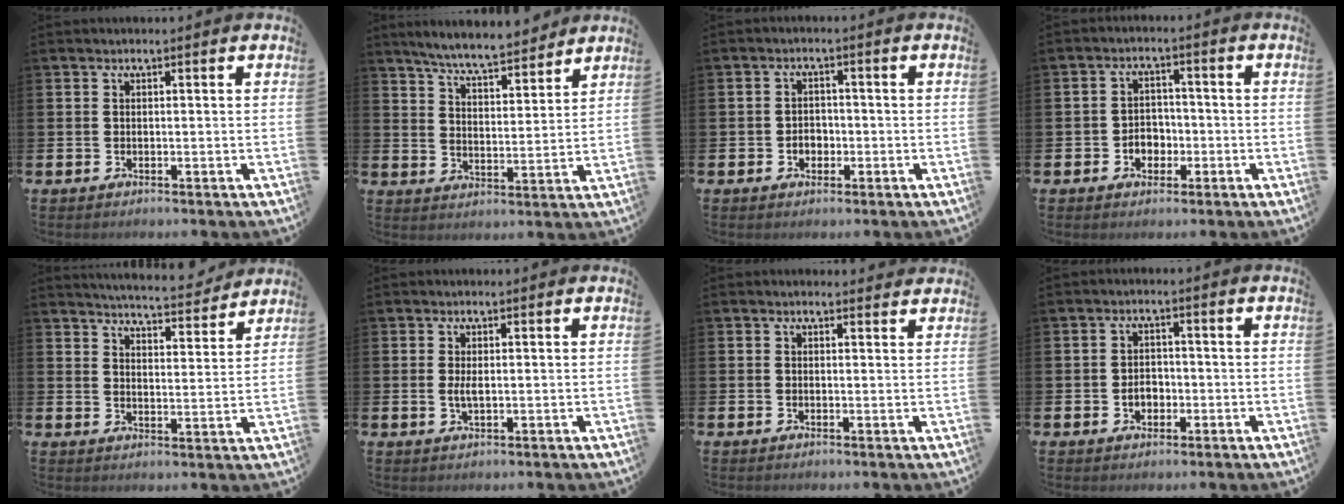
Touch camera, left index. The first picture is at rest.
{"total": 6.6, "force": [6.4, 0.4, 1.8], "torque": [-0.060, -0.039, 0.112]}
{"total": 2.3, "force": [-0.7, 1.8, 1.1], "torque": [-0.011, 0.000, -0.020]}
{"total": 3.2, "force": [-1.3, 2.6, 1.4], "torque": [-0.020, 0.001, -0.032]}
{"total": 5.4, "force": [5.3, 0.3, 0.6], "torque": [-0.026, -0.038, 0.092]}
{"total": 1.7, "force": [0.1, 0.5, 1.6], "torque": [-0.026, 0.001, -0.001]}
{"total": 0.7, "force": [0.6, 0.3, 0.1], "torque": [0.007, 0.000, 0.009]}
{"total": 2.7, "force": [-0.8, 2.0, 1.6], "torque": [-0.019, 0.000, -0.020]}